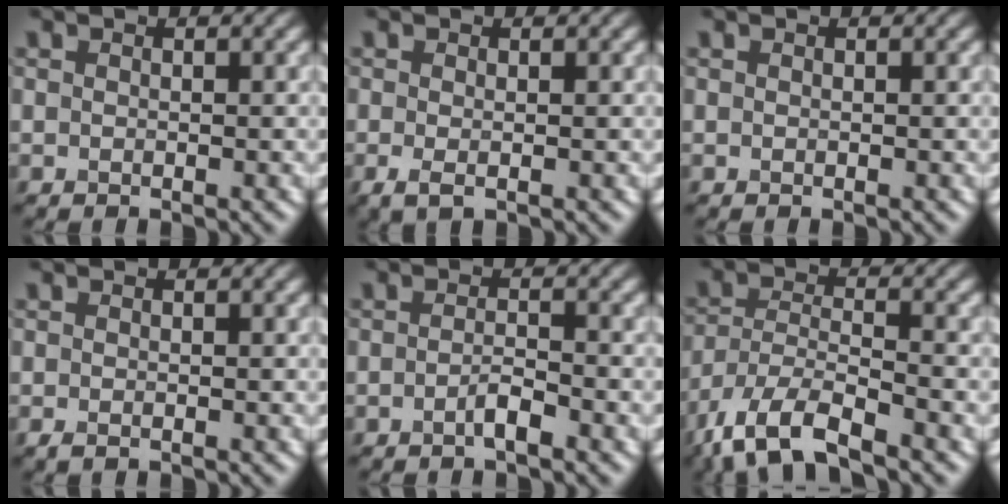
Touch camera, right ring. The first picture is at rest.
{"total": 1.4, "force": [-0.4, 0.4, 1.2], "torque": [-0.028, -0.008, -0.009]}
{"total": 0.0}
{"total": 0.6, "force": [-0.3, 0.1, 0.5], "torque": [-0.010, -0.004, -0.005]}
{"total": 1.7, "force": [-0.9, 0.3, 1.4], "torque": [-0.026, 0.003, -0.019]}
{"total": 8.5, "force": [-5.9, 2.9, 5.4], "torque": [-0.107, -0.013, -0.121]}